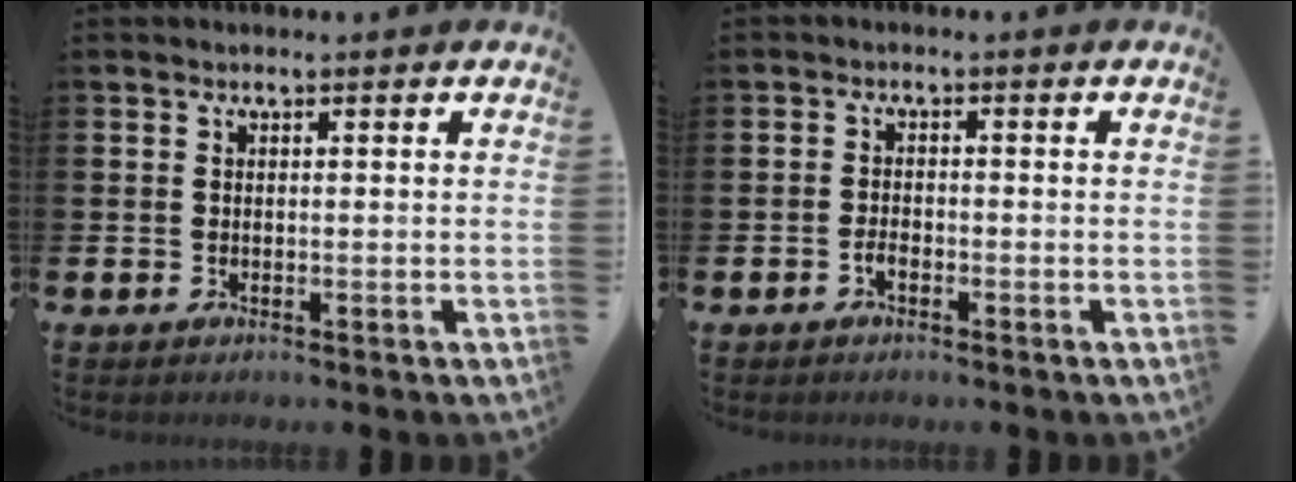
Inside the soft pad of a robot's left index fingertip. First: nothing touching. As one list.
[{"total": 1.4, "force": [-0.8, 0.7, 0.9], "torque": [-0.024, 0.003, -0.015]}]